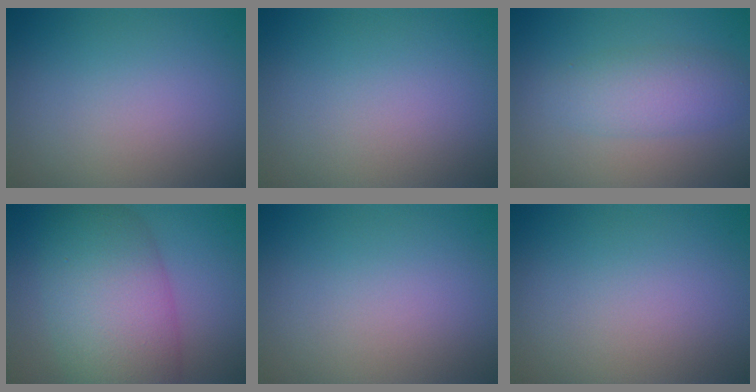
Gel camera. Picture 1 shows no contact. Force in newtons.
{"total": 0.0}
{"total": 3.4, "press": 3.4, "slide": 0.0}
{"total": 9.9, "press": 9.9, "slide": 0.4}
{"total": 0.0}
{"total": 0.0}